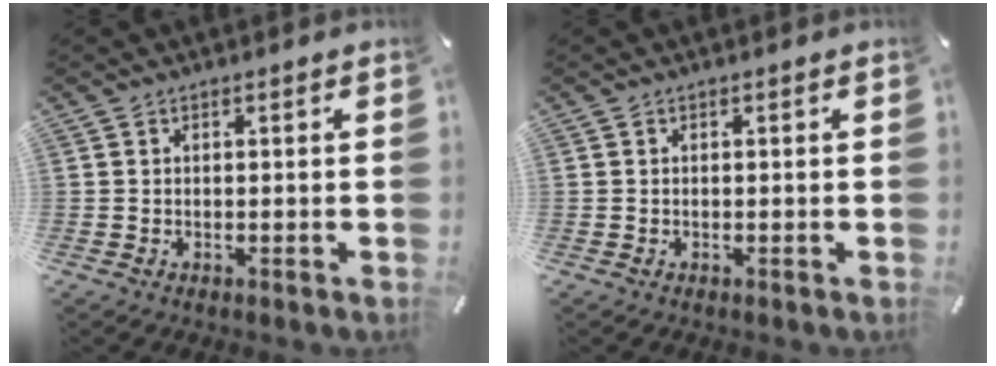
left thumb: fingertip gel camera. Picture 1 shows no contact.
{"total": 0.0}